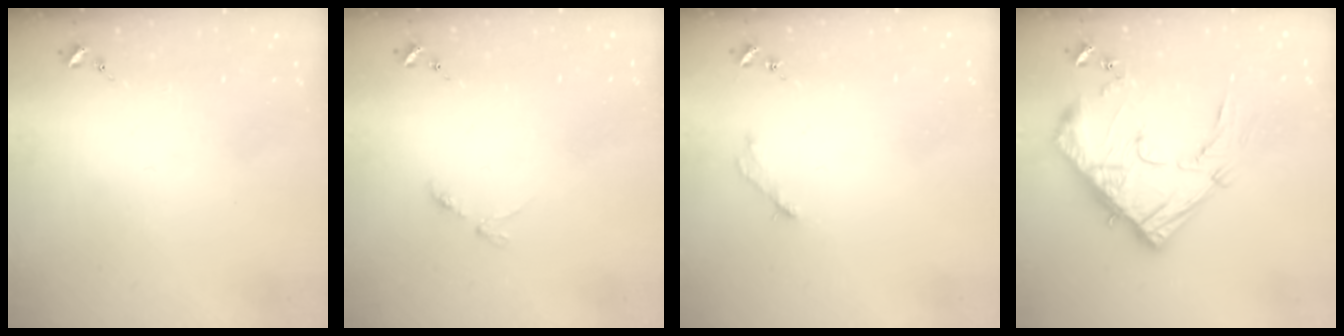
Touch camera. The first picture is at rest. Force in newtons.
{"total": 2.8, "press": 2.8, "slide": 0.5}
{"total": 2.8, "press": 2.8, "slide": 0.4}
{"total": 19.3, "press": 19.2, "slide": 2.0}